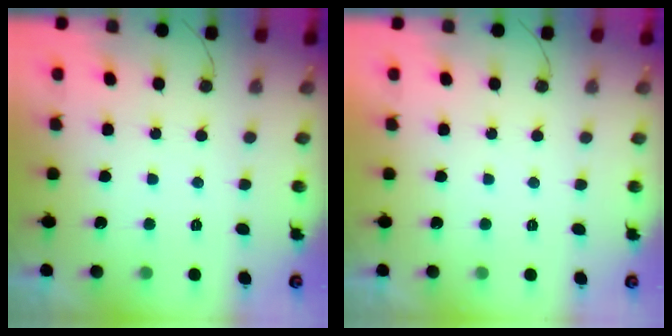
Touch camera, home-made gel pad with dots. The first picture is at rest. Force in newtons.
{"total": 1.7, "press": 1.6, "slide": 0.0}